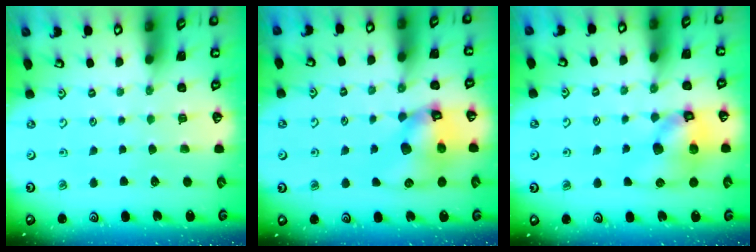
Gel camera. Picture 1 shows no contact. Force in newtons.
{"total": 11.7, "press": 11.6, "slide": 1.6}
{"total": 11.9, "press": 11.7, "slide": 1.9}